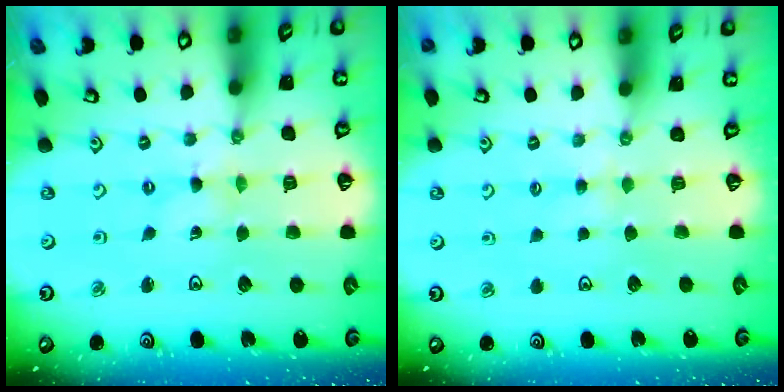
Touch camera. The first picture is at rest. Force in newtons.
{"total": 2.1, "press": 2.1, "slide": 0.4}